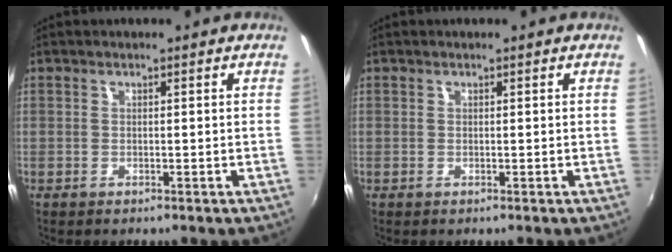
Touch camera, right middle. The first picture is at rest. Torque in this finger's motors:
{"motor_torque": [-0.09, 0.06, -0.01, 0.00]}